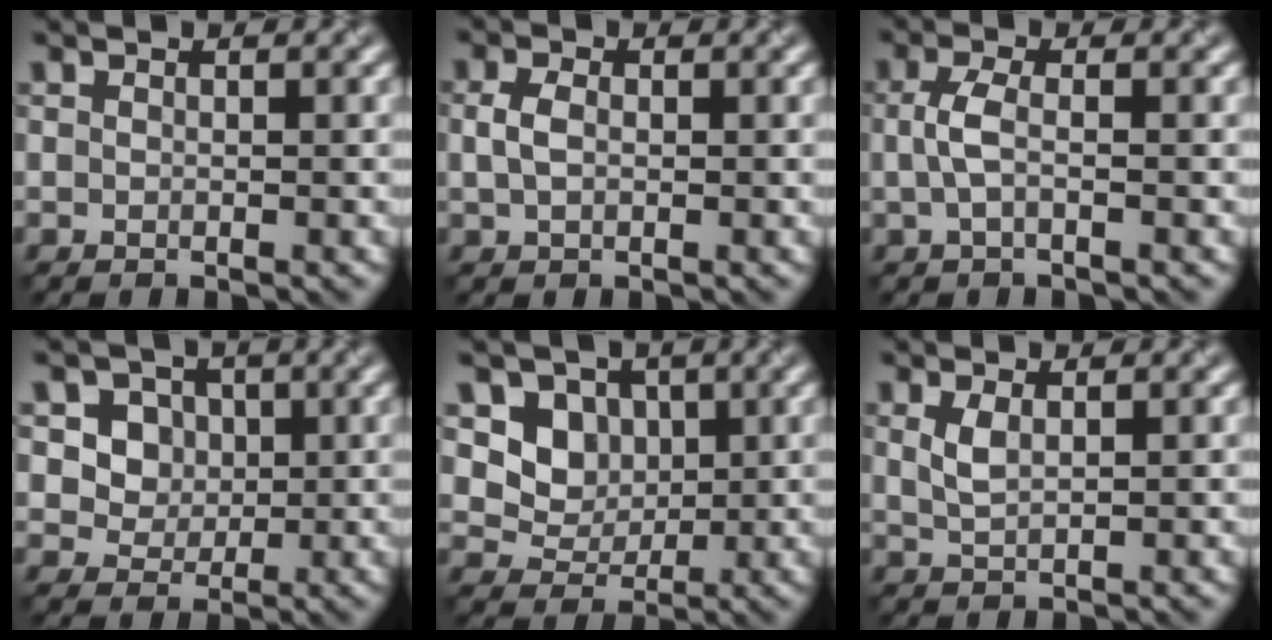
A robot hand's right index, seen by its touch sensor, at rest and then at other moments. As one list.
[{"total": 1.9, "force": [0.2, 1.3, 1.4], "torque": [-0.034, 0.003, 0.001]}, {"total": 2.2, "force": [-0.1, 0.7, 2.1], "torque": [-0.050, 0.002, -0.006]}, {"total": 6.1, "force": [2.4, 5.0, 2.6], "torque": [-0.043, 0.003, 0.037]}, {"total": 4.5, "force": [1.6, 3.8, 1.9], "torque": [-0.041, -0.021, 0.035]}, {"total": 1.7, "force": [0.7, 0.7, 1.4], "torque": [-0.035, -0.001, 0.018]}]